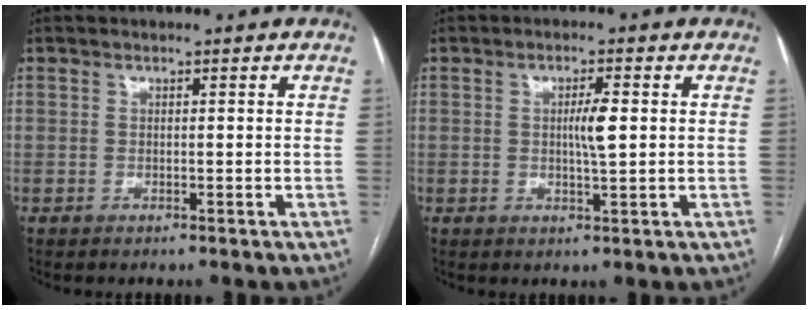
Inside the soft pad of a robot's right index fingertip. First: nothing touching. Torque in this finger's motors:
{"motor_torque": [0.81, 0.08, 0.11, 0.08]}